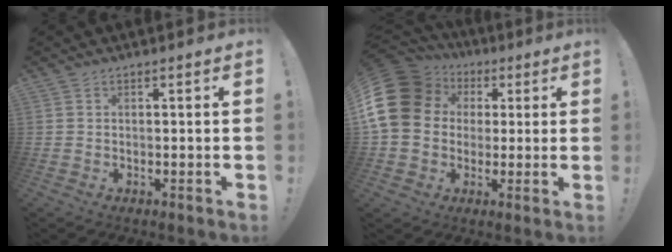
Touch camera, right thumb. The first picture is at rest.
{"total": 17.7, "force": [3.8, 14.4, 9.5], "torque": [-0.184, -0.008, 0.081]}